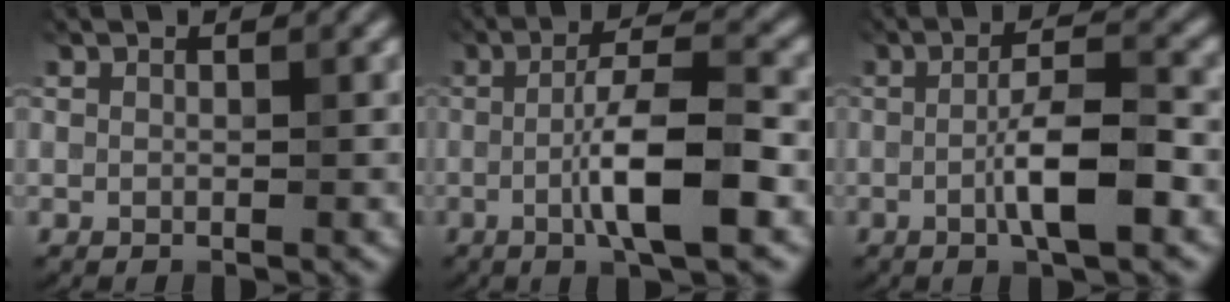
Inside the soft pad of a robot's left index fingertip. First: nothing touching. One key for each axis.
{"total": 6.9, "fx": -1.8, "fy": 0.9, "fz": 6.5, "tx": -0.113, "ty": 0.015, "tz": -0.038}
{"total": 5.1, "fx": -1.4, "fy": 0.7, "fz": 4.8, "tx": -0.087, "ty": 0.012, "tz": -0.029}